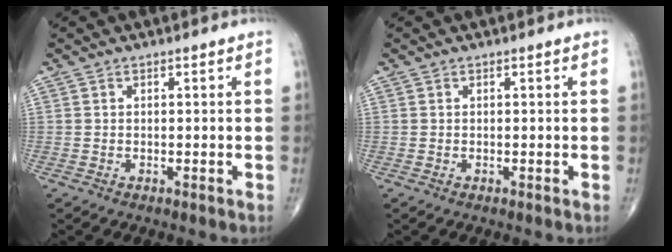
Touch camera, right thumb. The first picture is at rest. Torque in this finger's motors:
{"motor_torque": [0.00, 0.00, 0.02, 0.02, 0.00]}